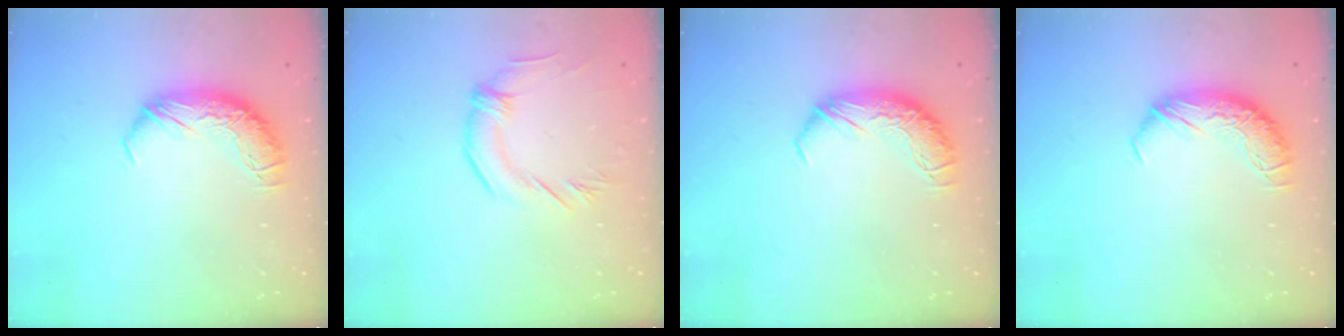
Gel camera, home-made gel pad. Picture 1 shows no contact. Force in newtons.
{"total": 1.5, "press": 1.4, "slide": 0.4}
{"total": 0.0}
{"total": 0.0}